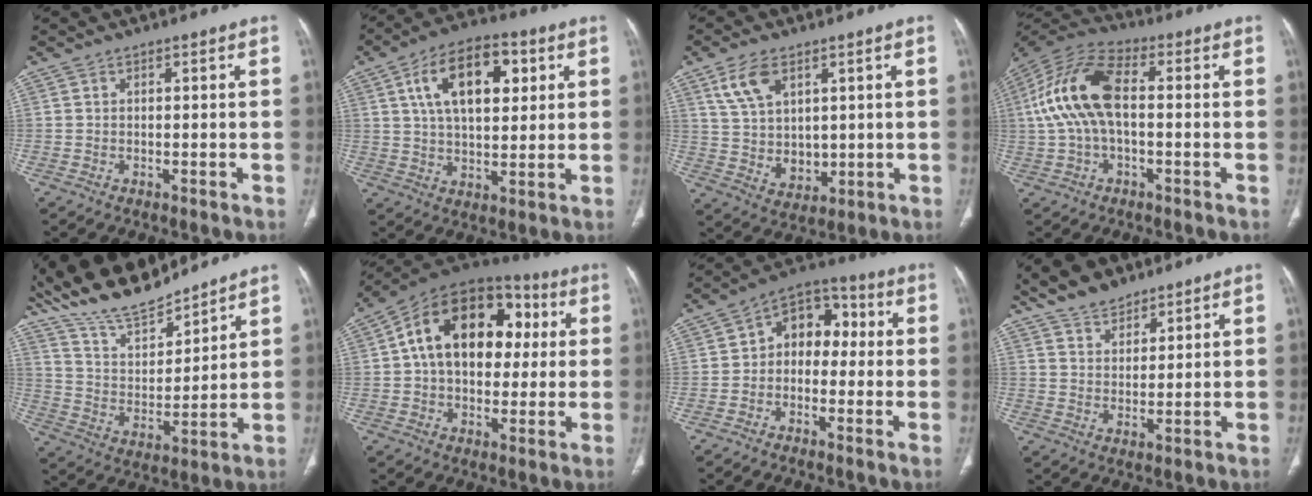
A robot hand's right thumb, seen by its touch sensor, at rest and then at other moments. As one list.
[{"total": 15.8, "force": [5.2, 8.3, 12.3], "torque": [-0.182, 0.001, 0.086]}, {"total": 10.1, "force": [4.4, 6.4, 6.4], "torque": [-0.104, -0.021, 0.100]}, {"total": 15.0, "force": [0.6, 7.8, 12.7], "torque": [-0.266, 0.039, 0.004]}, {"total": 16.7, "force": [14.6, 4.3, 6.8], "torque": [-0.102, -0.064, 0.277]}, {"total": 22.0, "force": [3.5, 14.5, 16.2], "torque": [-0.233, 0.032, 0.047]}, {"total": 9.8, "force": [0.4, 7.0, 6.8], "torque": [-0.059, 0.038, -0.012]}, {"total": 7.7, "force": [6.2, 3.7, 2.9], "torque": [-0.033, -0.027, 0.115]}]